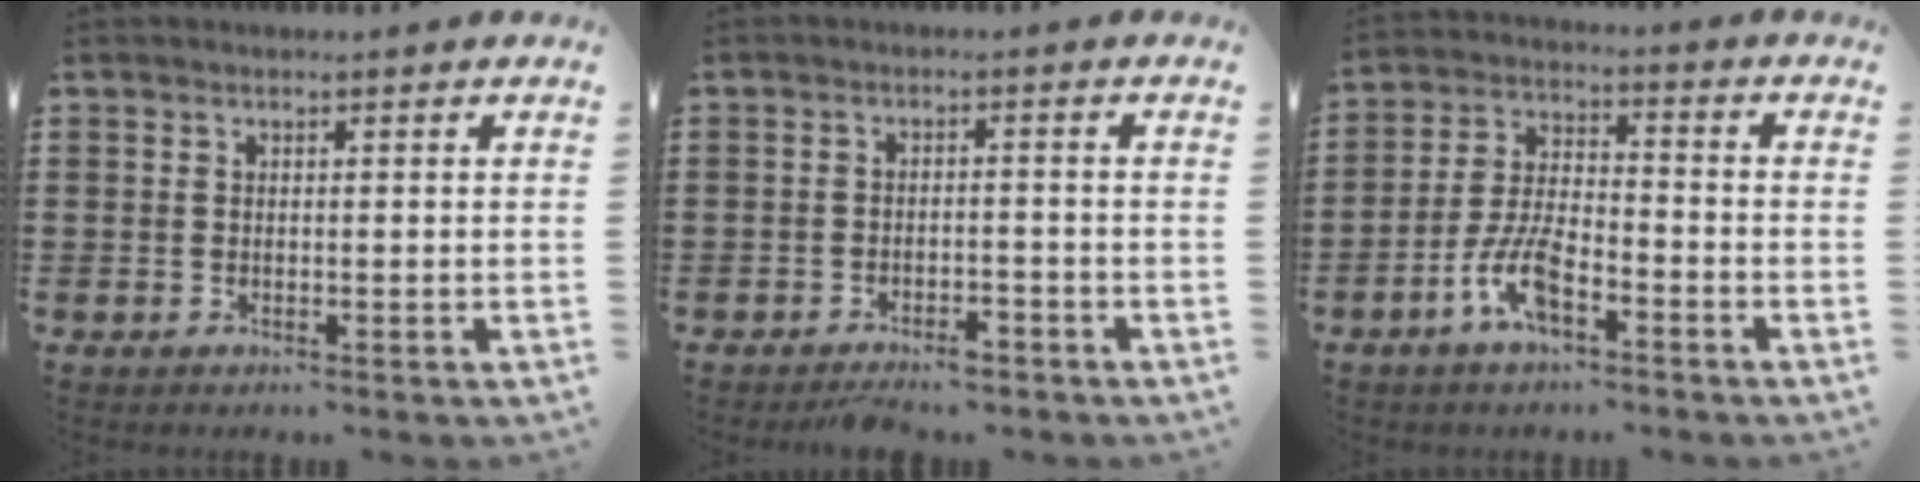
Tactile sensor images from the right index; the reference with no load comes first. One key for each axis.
{"total": 2.5, "fx": -2.3, "fy": 0.7, "fz": 0.9, "tx": -0.019, "ty": 0.005, "tz": -0.046}
{"total": 7.6, "fx": -4.2, "fy": 2.9, "fz": 5.6, "tx": -0.132, "ty": 0.000, "tz": -0.082}